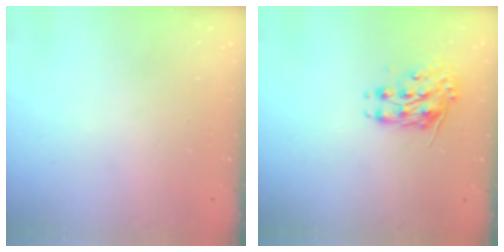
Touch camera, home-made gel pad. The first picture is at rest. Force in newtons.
{"total": 8.2, "press": 8.2, "slide": 0.3}